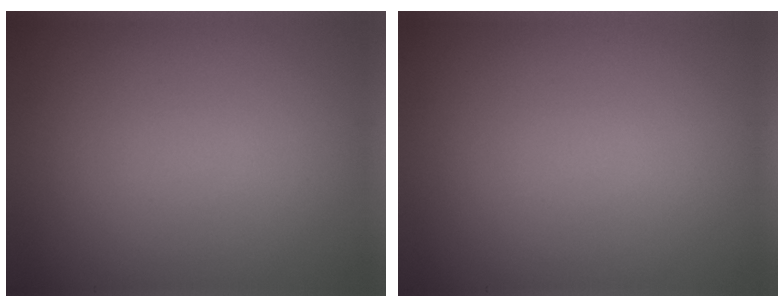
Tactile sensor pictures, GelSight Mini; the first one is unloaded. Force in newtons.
{"total": 0.0}